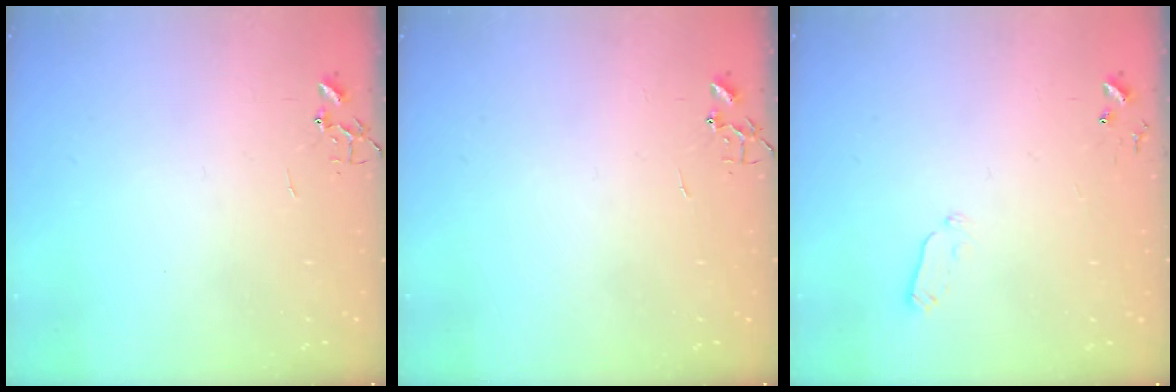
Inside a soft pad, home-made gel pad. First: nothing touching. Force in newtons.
{"total": 0.0}
{"total": 4.6, "press": 4.5, "slide": 0.9}